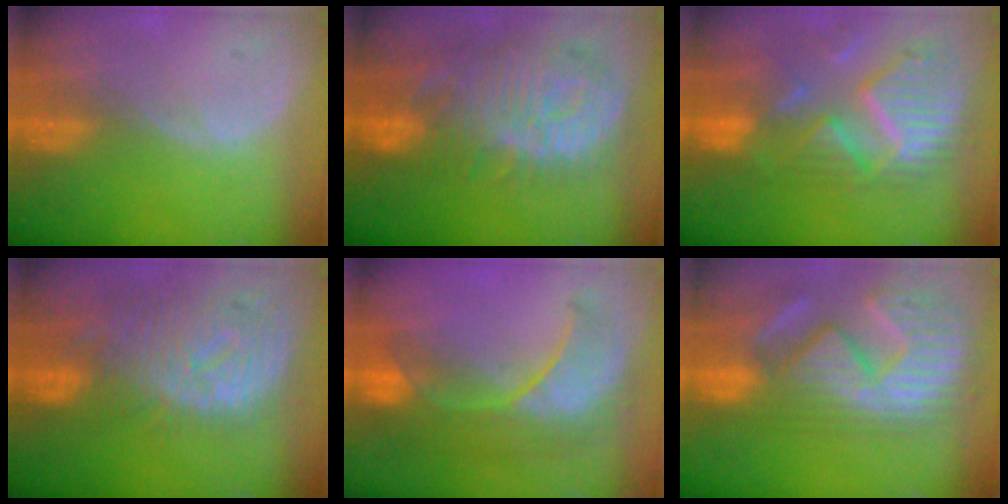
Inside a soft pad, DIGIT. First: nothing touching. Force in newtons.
{"total": 12.8, "press": 11.4, "slide": 5.9}
{"total": 11.8, "press": 10.4, "slide": 5.5}
{"total": 12.0, "press": 10.4, "slide": 6.0}
{"total": 9.9, "press": 9.3, "slide": 3.5}
{"total": 14.4, "press": 12.2, "slide": 7.6}